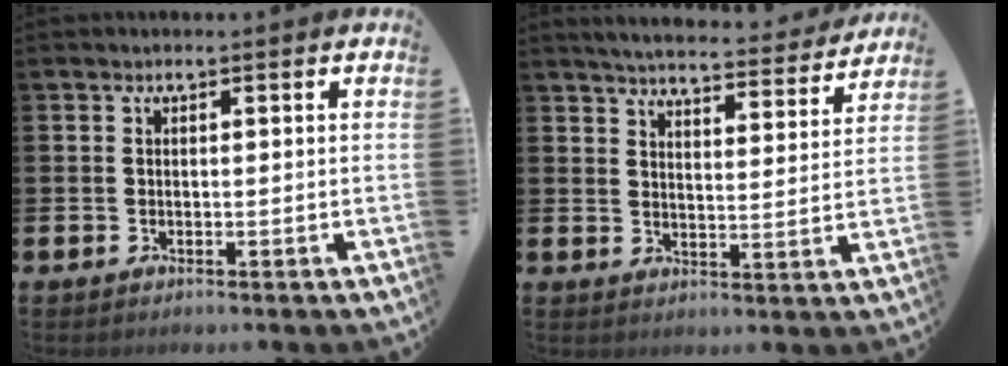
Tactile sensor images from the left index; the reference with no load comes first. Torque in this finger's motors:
{"motor_torque": [0.76, -1.38, 0.13, 0.13]}